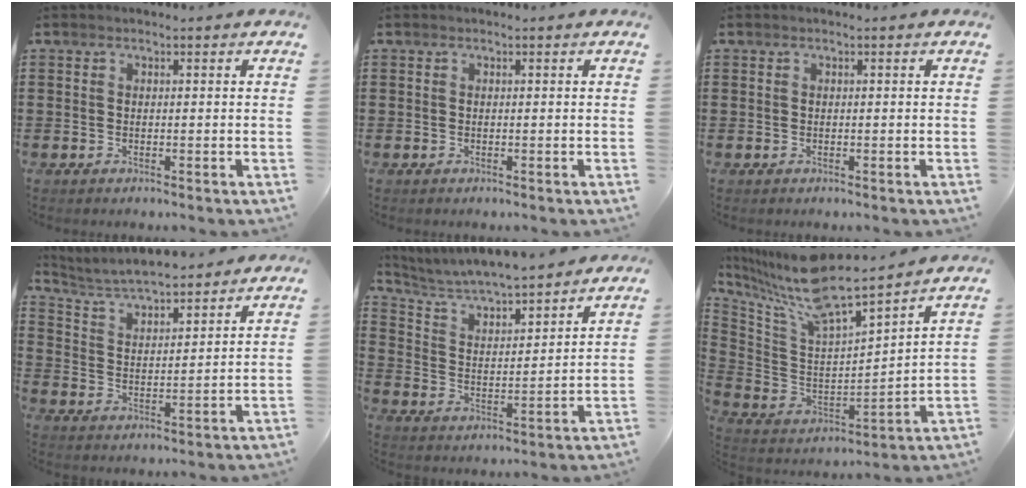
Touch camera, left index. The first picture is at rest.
{"total": 0.0}
{"total": 0.0}
{"total": 5.3, "force": [5.1, 0.3, 1.4], "torque": [-0.051, -0.031, 0.086]}
{"total": 5.3, "force": [5.0, 0.7, 1.6], "torque": [-0.055, -0.033, 0.080]}
{"total": 10.2, "force": [9.0, 0.8, 4.8], "torque": [-0.135, -0.066, 0.148]}